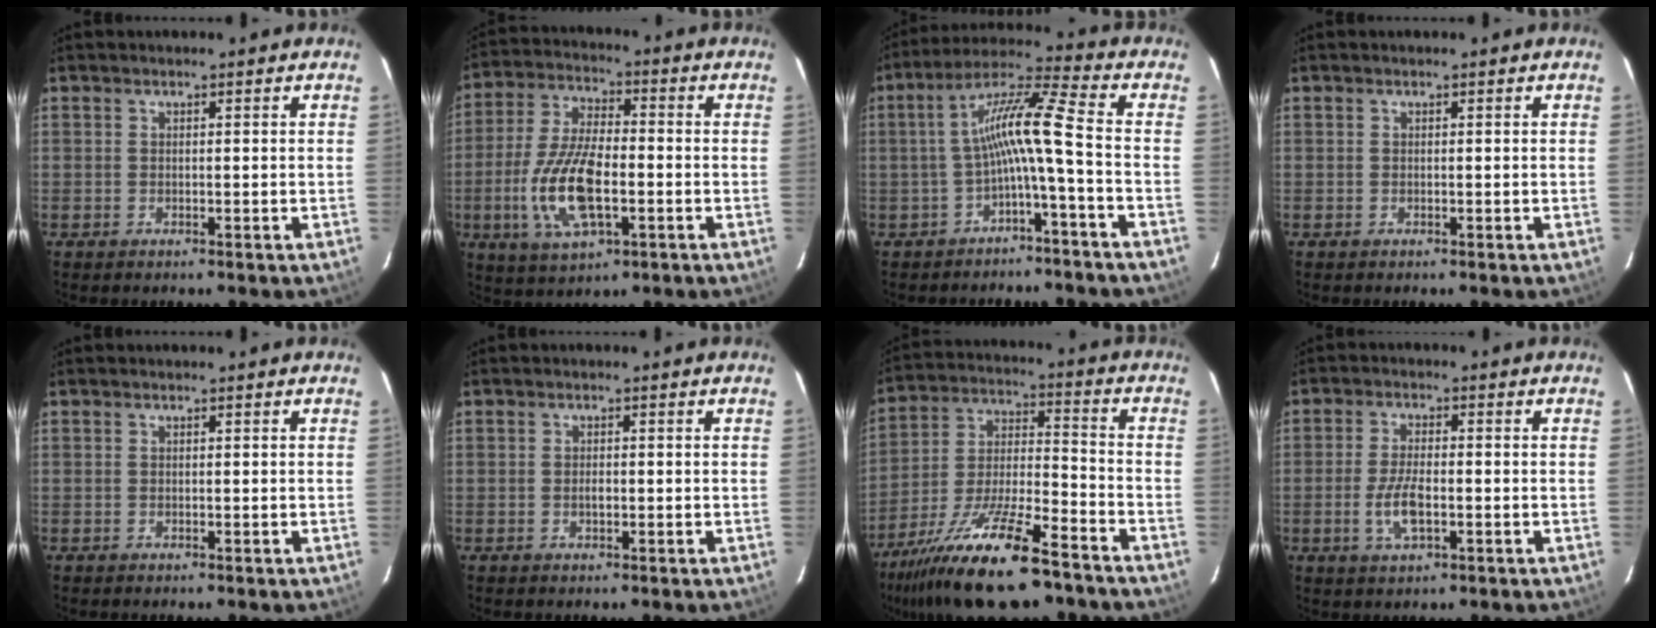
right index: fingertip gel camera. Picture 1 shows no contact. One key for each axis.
{"total": 14.3, "fx": -3.7, "fy": 5.8, "fz": 12.5, "tx": -0.265, "ty": -0.007, "tz": -0.066}
{"total": 9.0, "fx": -2.6, "fy": -0.6, "fz": 8.6, "tx": -0.177, "ty": 0.018, "tz": -0.046}
{"total": 0.0}
{"total": 0.0}
{"total": 1.3, "fx": -0.3, "fy": 0.7, "fz": 1.0, "tx": -0.018, "ty": 0.001, "tz": -0.006}
{"total": 21.3, "fx": -15.1, "fy": 5.7, "fz": 13.9, "tx": -0.272, "ty": -0.028, "tz": -0.257}
{"total": 5.9, "fx": -1.7, "fy": 2.3, "fz": 5.2, "tx": -0.110, "ty": -0.005, "tz": -0.032}